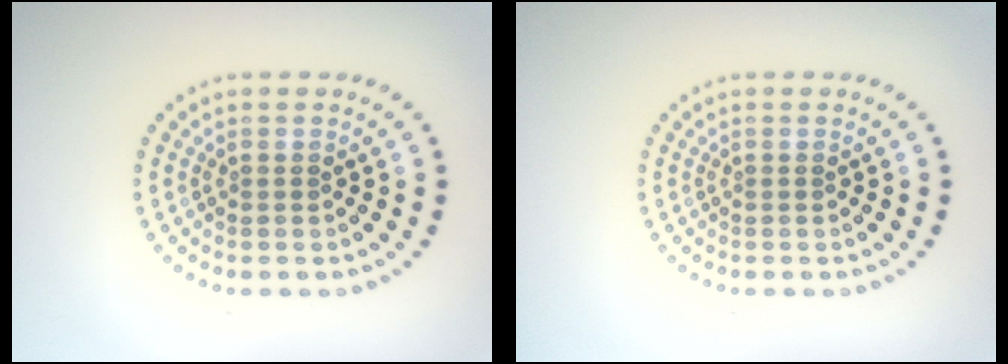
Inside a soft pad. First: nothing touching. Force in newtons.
{"total": 0.0}